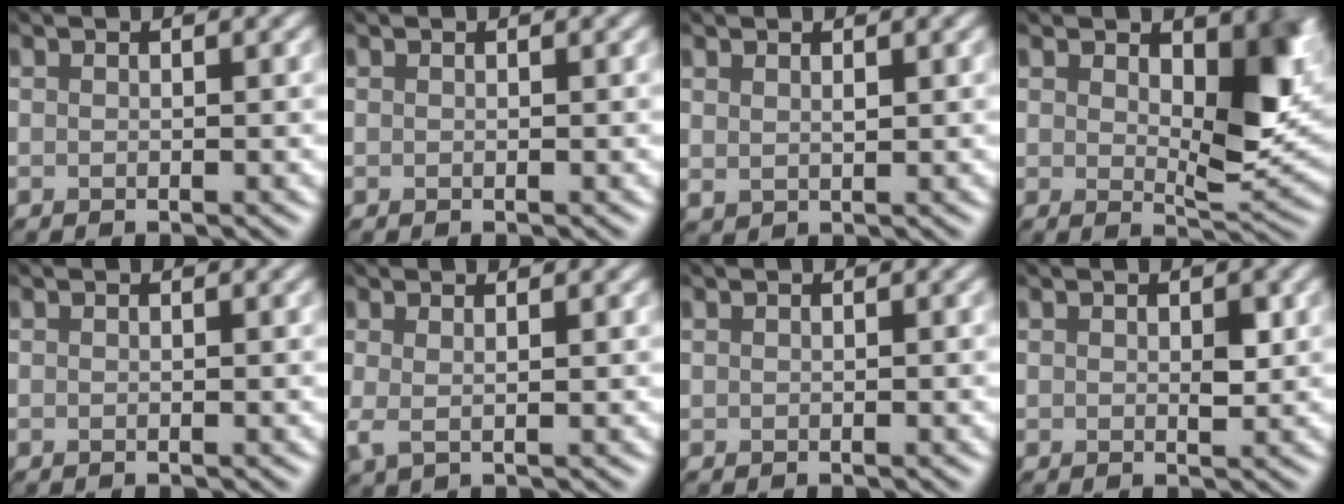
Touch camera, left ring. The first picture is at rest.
{"total": 0.0}
{"total": 0.7, "force": [0.6, 0.2, 0.3], "torque": [-0.004, -0.002, 0.016]}
{"total": 7.2, "force": [2.5, 3.7, 5.7], "torque": [-0.078, -0.010, 0.044]}
{"total": 0.0}
{"total": 1.8, "force": [0.8, 0.6, 1.5], "torque": [-0.024, 0.002, 0.017]}
{"total": 0.0}
{"total": 1.6, "force": [0.3, 0.9, 1.3], "torque": [-0.022, -0.005, 0.012]}